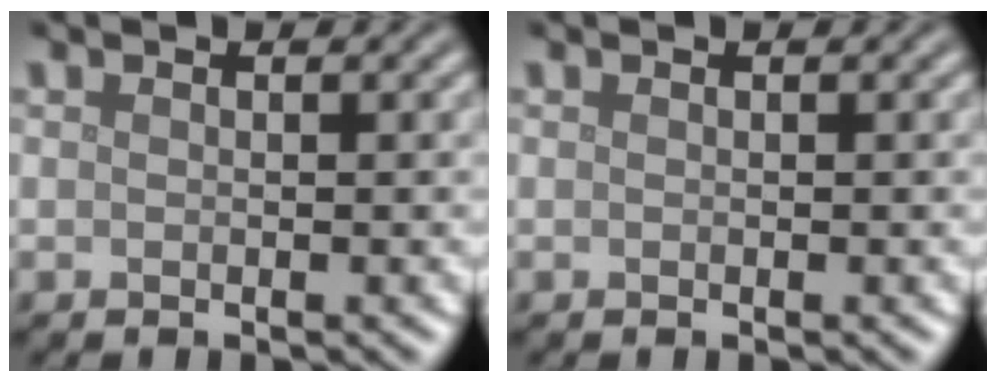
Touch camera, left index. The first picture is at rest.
{"total": 0.0}